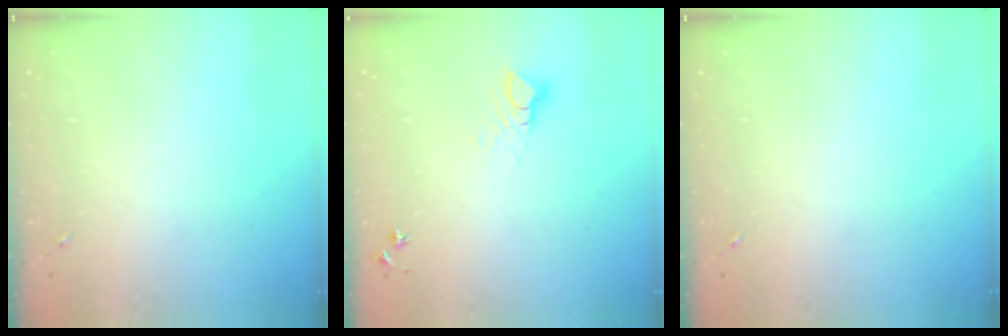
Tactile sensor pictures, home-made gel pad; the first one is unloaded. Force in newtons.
{"total": 6.3, "press": 6.3, "slide": 0.1}
{"total": 0.0}